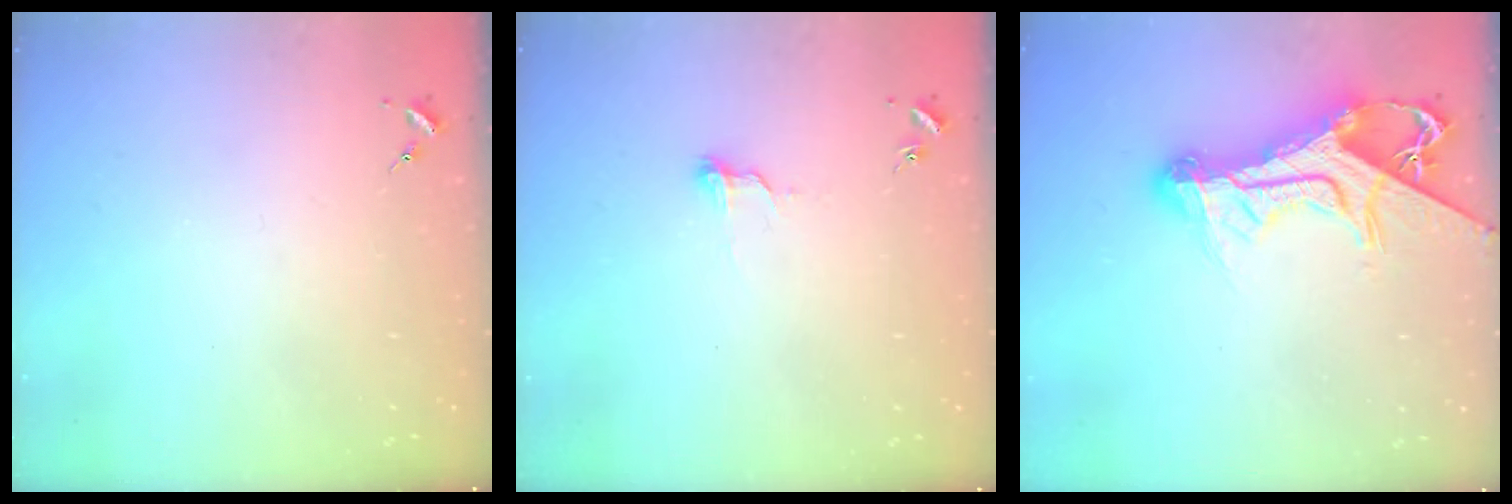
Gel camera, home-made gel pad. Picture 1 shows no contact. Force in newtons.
{"total": 7.7, "press": 7.6, "slide": 0.7}
{"total": 19.0, "press": 18.9, "slide": 1.9}